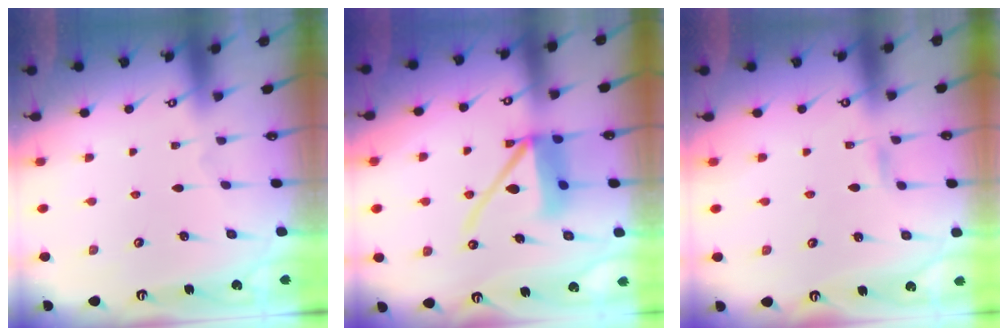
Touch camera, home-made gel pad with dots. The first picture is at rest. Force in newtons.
{"total": 11.1, "press": 11.0, "slide": 1.6}
{"total": 2.8, "press": 2.8, "slide": 0.2}